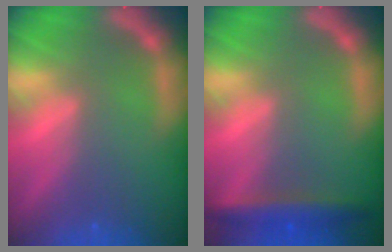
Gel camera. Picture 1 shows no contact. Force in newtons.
{"total": 4.0}